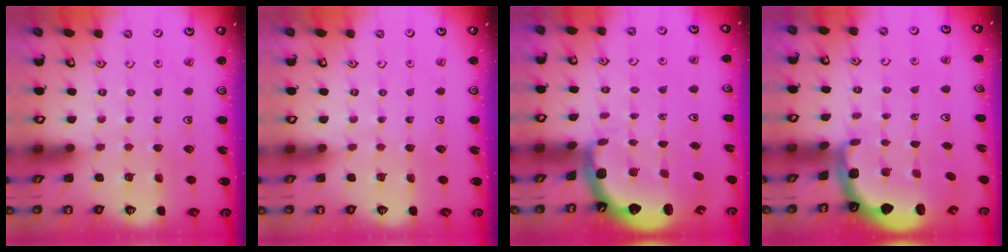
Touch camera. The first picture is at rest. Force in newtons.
{"total": 0.0}
{"total": 3.4, "press": 2.5, "slide": 2.3}
{"total": 2.7, "press": 2.2, "slide": 1.5}